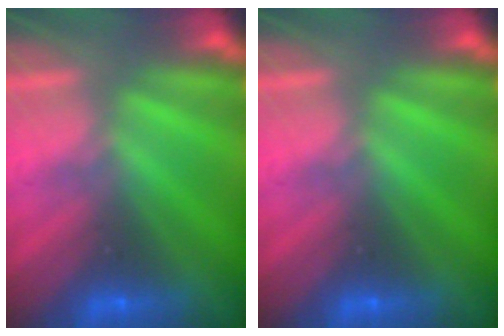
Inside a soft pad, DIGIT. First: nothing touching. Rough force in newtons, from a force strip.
{"total": 0.0}